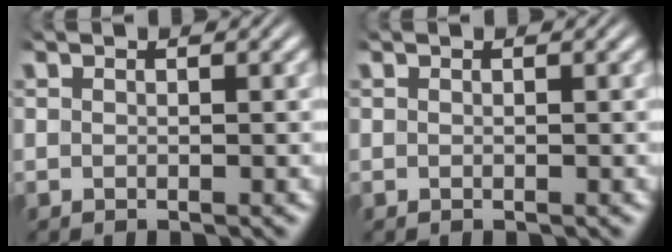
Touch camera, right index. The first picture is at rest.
{"total": 0.0}